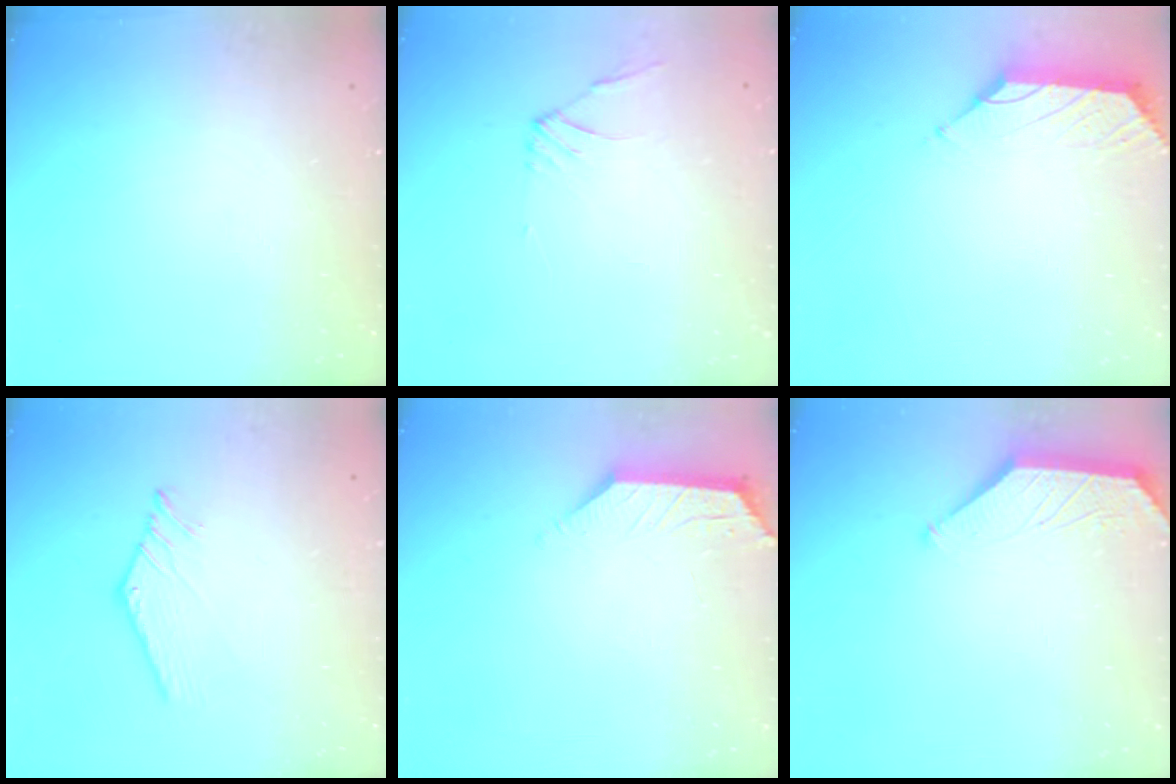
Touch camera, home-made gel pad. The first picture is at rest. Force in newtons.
{"total": 0.7, "press": 0.6, "slide": 0.4}
{"total": 0.8, "press": 0.5, "slide": 0.6}
{"total": 0.0}
{"total": 2.5, "press": 2.4, "slide": 0.5}
{"total": 1.2, "press": 1.1, "slide": 0.3}